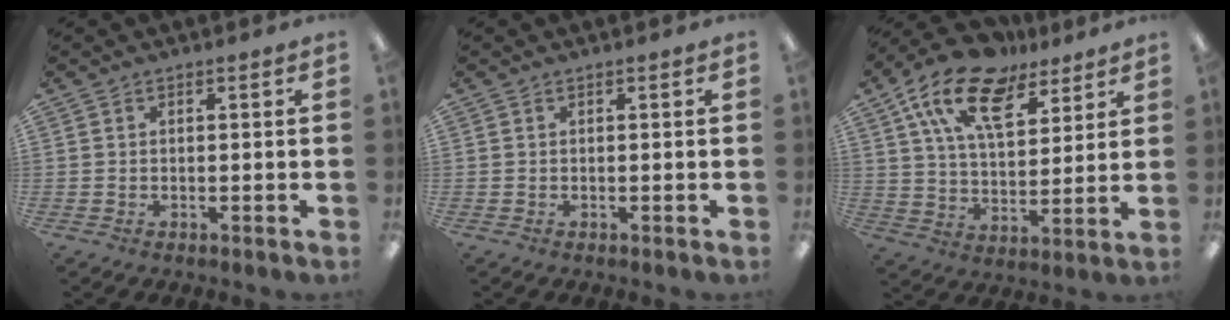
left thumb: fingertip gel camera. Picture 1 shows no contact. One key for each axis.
{"total": 0.0}
{"total": 17.0, "fx": 11.0, "fy": 8.8, "fz": 9.5, "tx": -0.176, "ty": -0.050, "tz": 0.198}